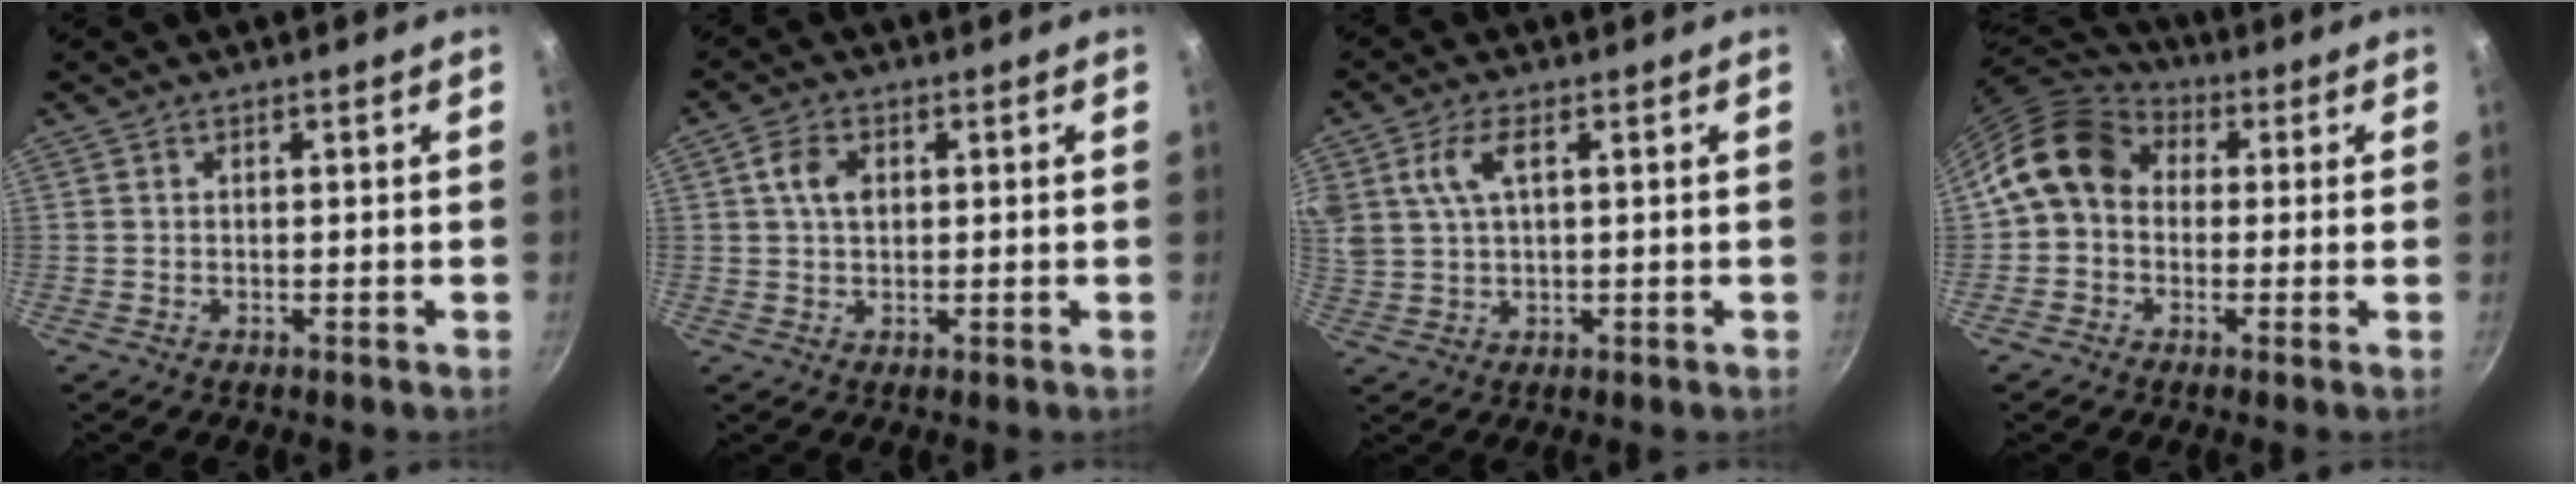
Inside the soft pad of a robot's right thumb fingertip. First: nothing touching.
{"total": 4.8, "force": [1.1, 3.2, 3.3], "torque": [-0.056, 0.004, 0.016]}
{"total": 7.8, "force": [2.9, 4.1, 6.0], "torque": [-0.118, 0.010, 0.056]}
{"total": 11.6, "force": [1.4, 9.5, 6.6], "torque": [-0.093, 0.024, 0.001]}